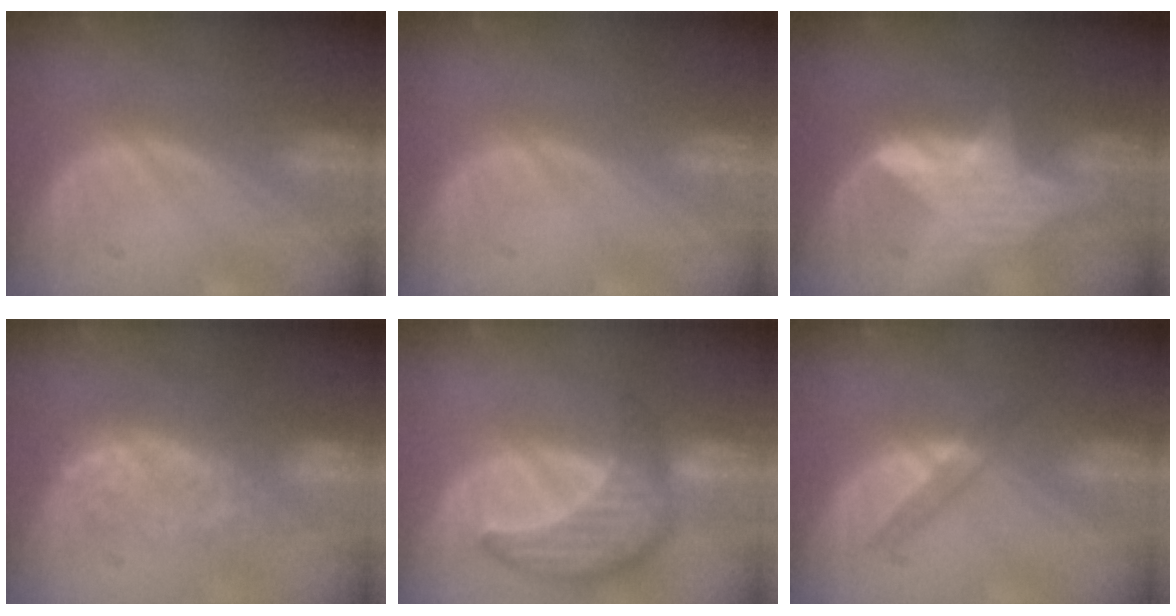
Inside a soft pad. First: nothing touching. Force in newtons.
{"total": 0.0}
{"total": 6.0, "press": 5.9, "slide": 1.1}
{"total": 7.9, "press": 7.5, "slide": 2.3}
{"total": 8.6, "press": 7.8, "slide": 3.8}
{"total": 2.6, "press": 2.4, "slide": 1.0}